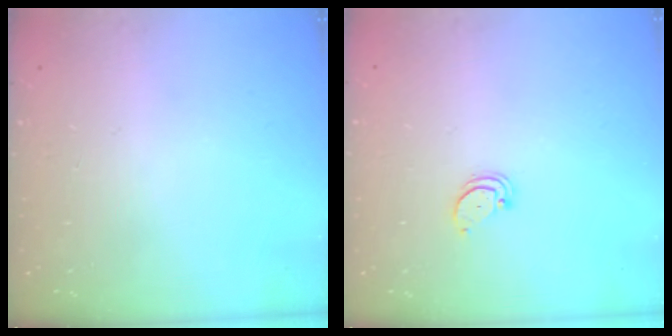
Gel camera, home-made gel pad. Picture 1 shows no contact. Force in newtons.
{"total": 1.4, "press": 1.3, "slide": 0.1}